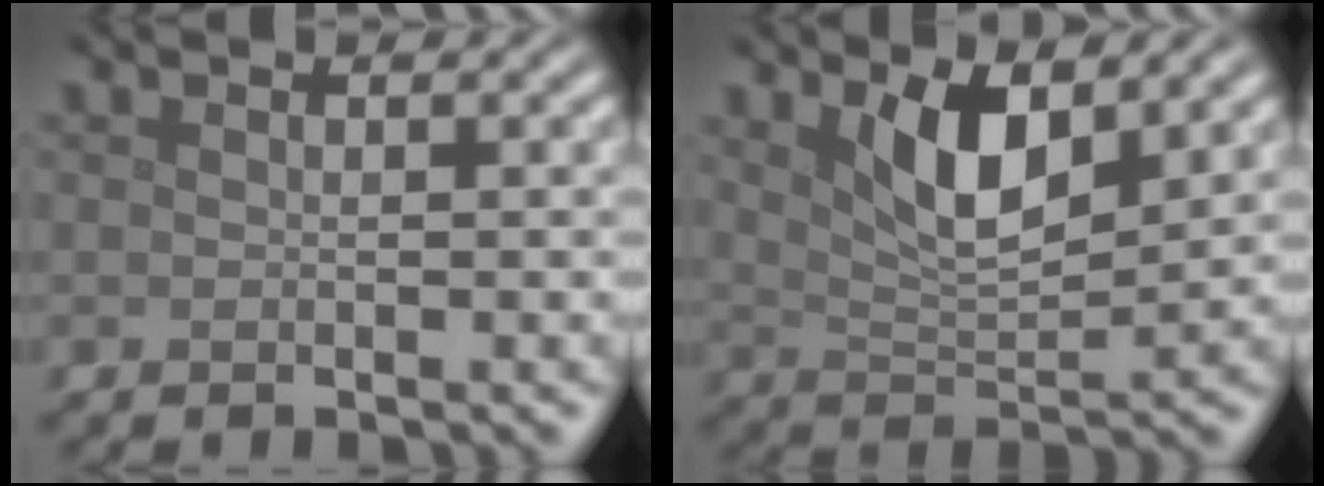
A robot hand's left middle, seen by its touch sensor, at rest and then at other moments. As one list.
[{"total": 5.1, "force": [2.4, 1.9, 4.0], "torque": [-0.081, -0.007, 0.047]}]